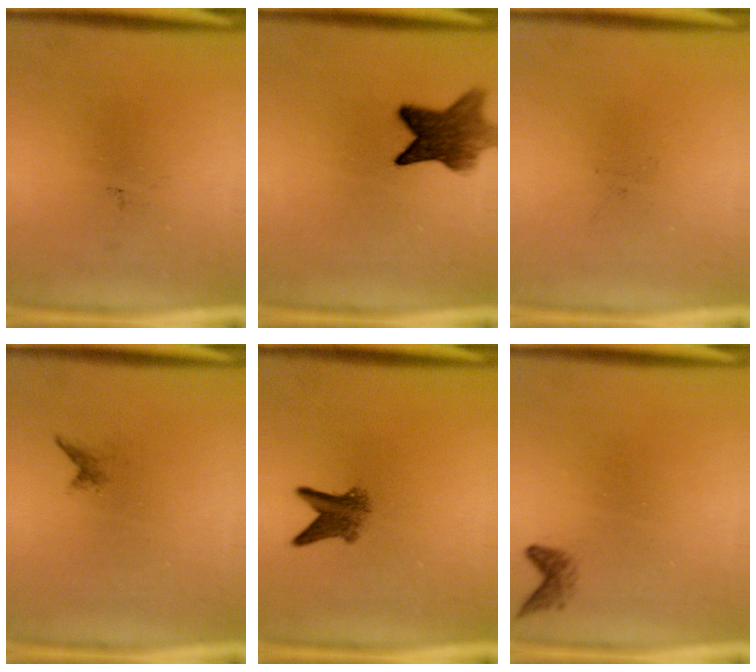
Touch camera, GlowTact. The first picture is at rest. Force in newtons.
{"total": 7.8}
{"total": 0.0}
{"total": 0.7}
{"total": 4.3}
{"total": 1.3}